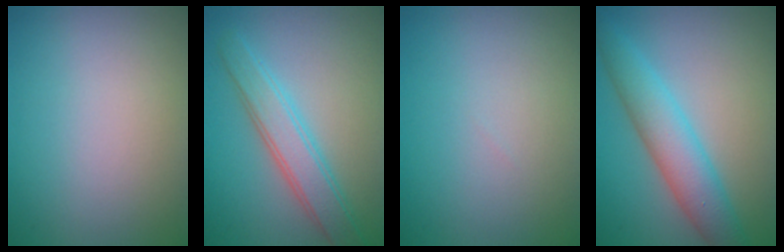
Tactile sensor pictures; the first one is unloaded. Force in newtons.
{"total": 3.7, "press": 3.7, "slide": 0.2}
{"total": 0.0}
{"total": 4.8, "press": 4.8, "slide": 0.1}